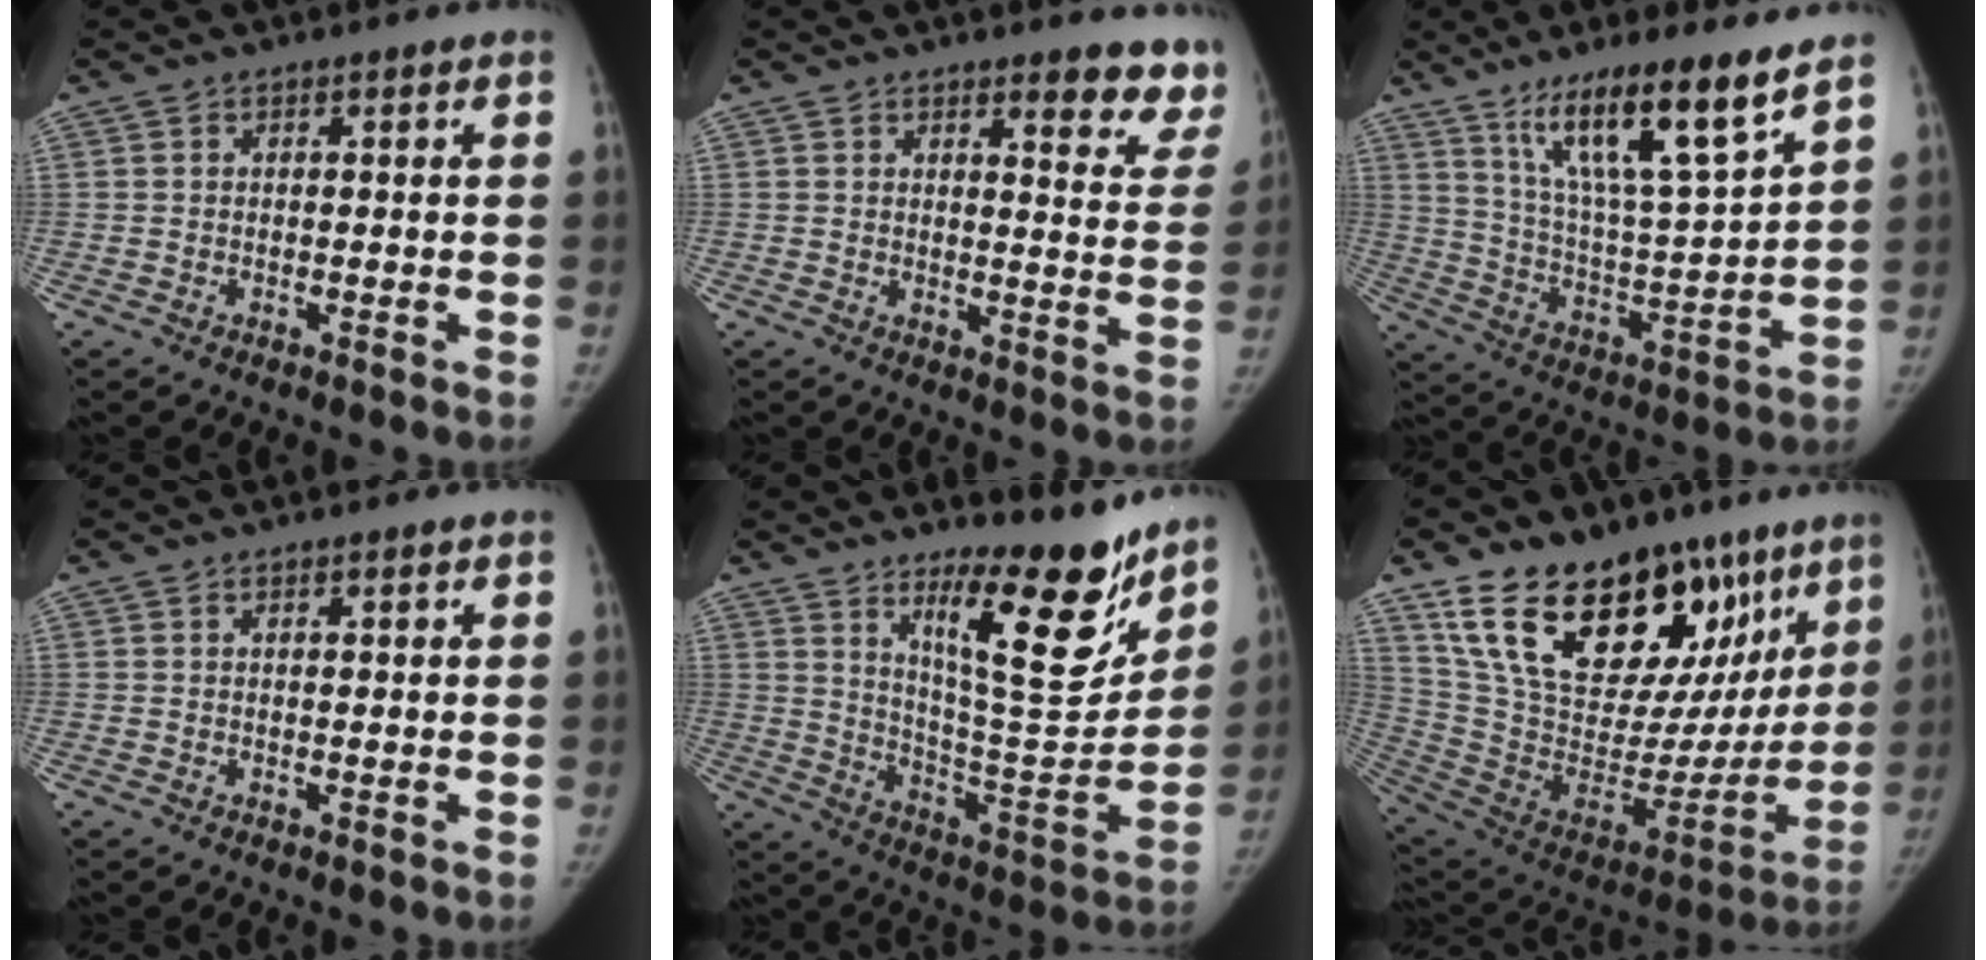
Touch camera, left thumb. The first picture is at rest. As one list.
[{"total": 10.7, "force": [9.1, 3.0, 4.7], "torque": [-0.008, -0.054, 0.085]}, {"total": 17.3, "force": [11.4, 2.0, 12.8], "torque": [-0.208, -0.066, 0.208]}, {"total": 1.0, "force": [0.6, 0.2, 0.8], "torque": [-0.012, -0.001, 0.010]}, {"total": 18.9, "force": [13.1, 4.7, 12.8], "torque": [-0.146, -0.109, 0.218]}, {"total": 32.5, "force": [19.5, 17.3, 19.4], "torque": [-0.267, -0.049, 0.332]}]